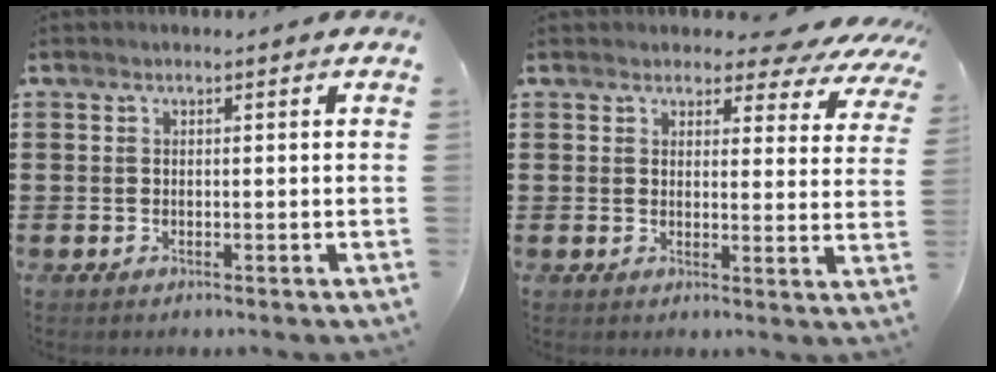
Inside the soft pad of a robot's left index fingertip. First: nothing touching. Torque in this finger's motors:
{"motor_torque": [1.98, -0.16, 1.05, 0.08]}